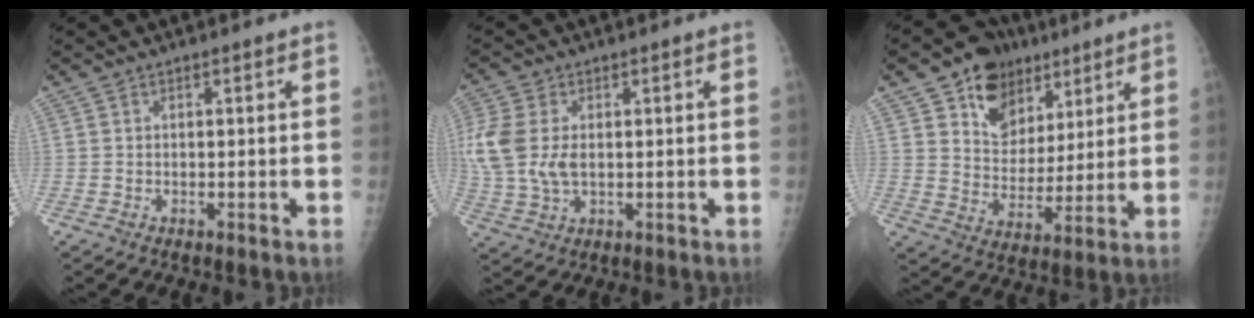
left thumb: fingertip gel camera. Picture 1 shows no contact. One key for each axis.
{"total": 10.3, "fx": 1.3, "fy": 6.4, "fz": 7.9, "tx": -0.202, "ty": 0.001, "tz": 0.030}
{"total": 13.8, "fx": 7.8, "fy": 10.0, "fz": 5.3, "tx": -0.044, "ty": -0.033, "tz": 0.133}